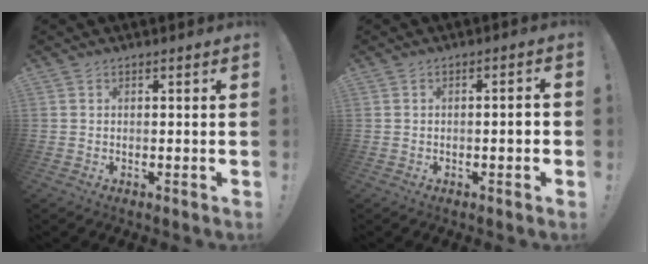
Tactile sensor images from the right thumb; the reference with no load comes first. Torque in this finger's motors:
{"motor_torque": [-0.18, -0.37, 0.04, 0.23, 0.08]}